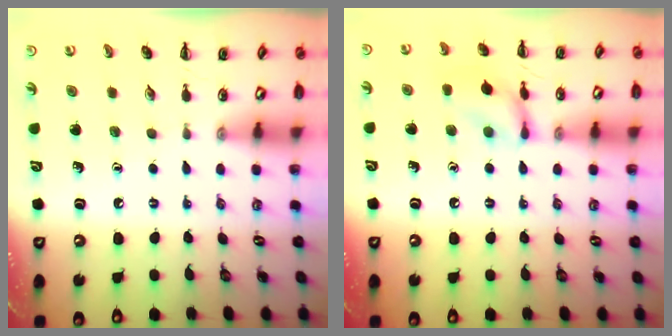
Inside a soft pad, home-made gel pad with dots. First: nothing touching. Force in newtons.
{"total": 10.5, "press": 10.4, "slide": 0.8}